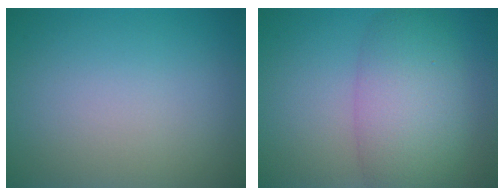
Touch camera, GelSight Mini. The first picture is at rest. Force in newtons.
{"total": 7.1, "press": 7.1, "slide": 0.1}